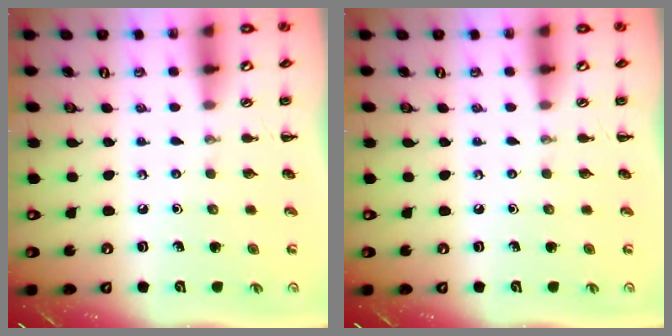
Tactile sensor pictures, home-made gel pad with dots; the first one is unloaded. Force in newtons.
{"total": 0.0}